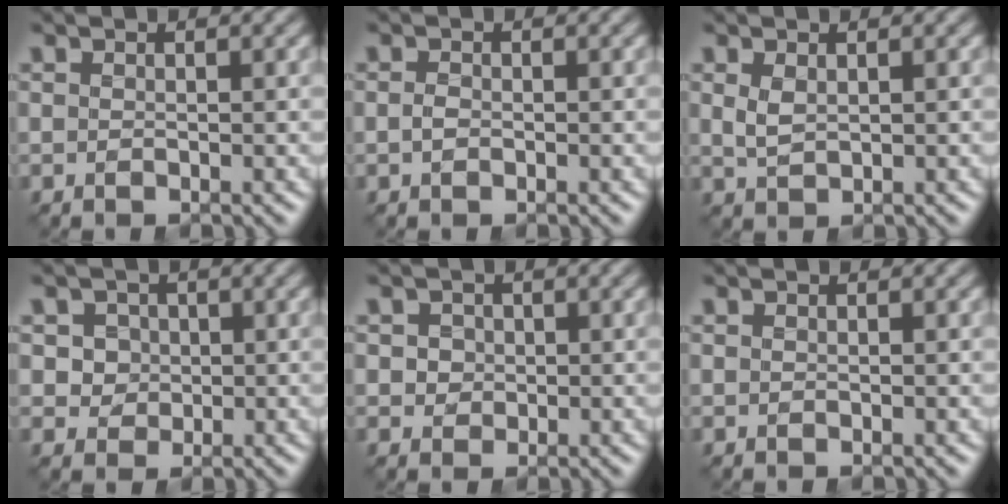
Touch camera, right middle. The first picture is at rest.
{"total": 0.9, "force": [-0.5, 0.5, 0.5], "torque": [-0.011, 0.000, -0.012]}
{"total": 1.3, "force": [0.3, 0.7, 1.1], "torque": [-0.028, -0.002, 0.010]}
{"total": 3.8, "force": [1.2, 3.2, 1.6], "torque": [-0.034, 0.004, 0.020]}
{"total": 2.5, "force": [0.7, 2.1, 1.2], "torque": [-0.031, 0.007, 0.013]}
{"total": 0.0}